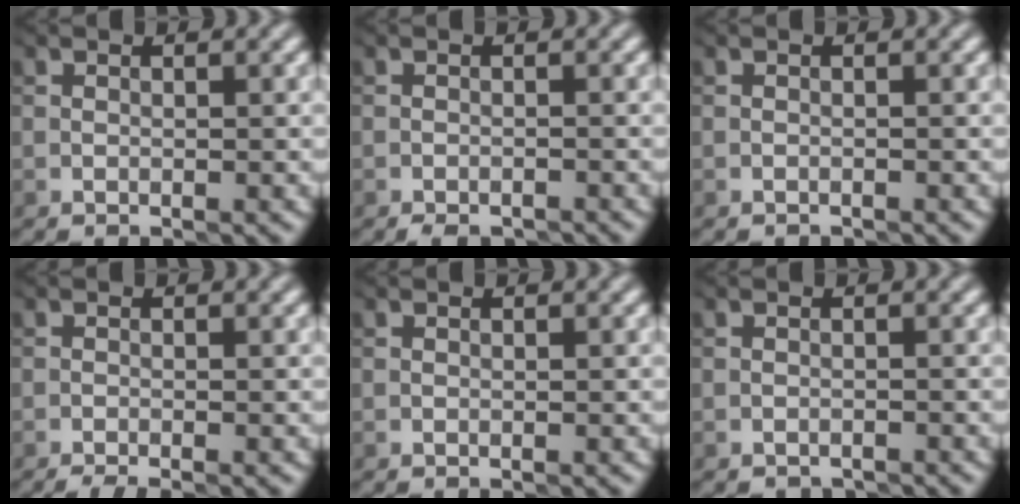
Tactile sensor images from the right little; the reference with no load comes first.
{"total": 2.0, "force": [-1.9, 0.6, 0.5], "torque": [-0.004, -0.001, -0.034]}
{"total": 0.6, "force": [-0.6, 0.0, -0.1], "torque": [0.001, 0.002, -0.012]}
{"total": 1.9, "force": [-1.7, -0.1, 1.0], "torque": [-0.027, -0.002, -0.034]}
{"total": 0.0}
{"total": 1.0, "force": [-1.0, 0.2, 0.0], "torque": [0.002, 0.001, -0.020]}